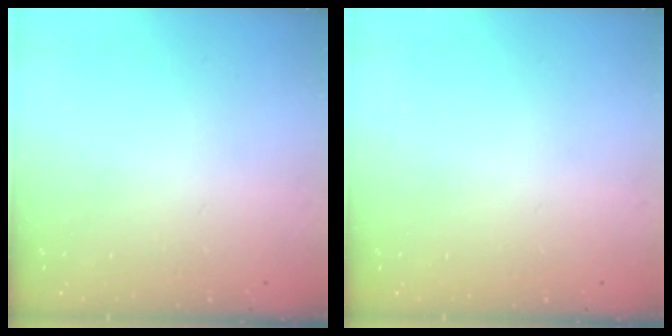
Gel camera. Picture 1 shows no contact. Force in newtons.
{"total": 0.0}